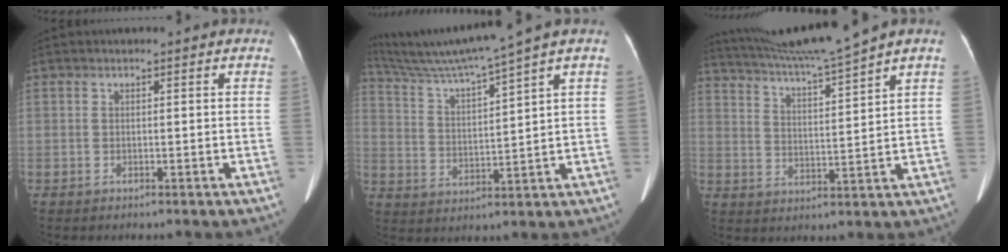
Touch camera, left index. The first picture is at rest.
{"total": 11.2, "force": [9.3, -2.7, 5.5], "torque": [-0.104, -0.001, 0.173]}
{"total": 11.6, "force": [10.2, -3.0, 4.7], "torque": [-0.089, -0.013, 0.179]}